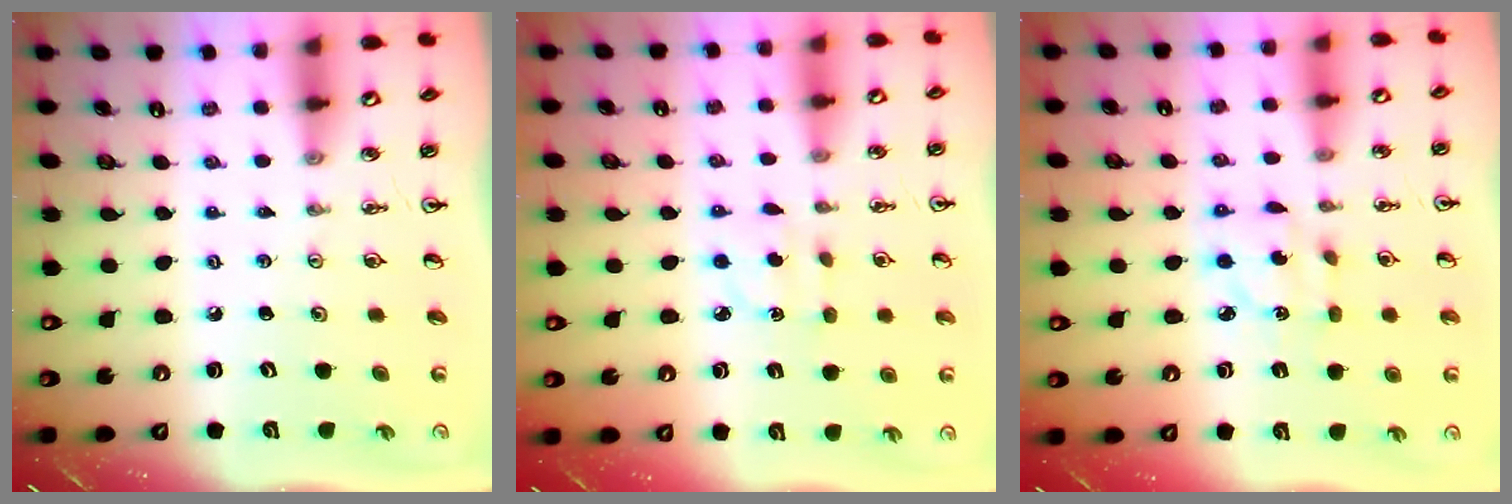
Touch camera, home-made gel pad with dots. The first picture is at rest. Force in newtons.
{"total": 3.3, "press": 3.2, "slide": 0.7}
{"total": 4.9, "press": 4.9, "slide": 0.4}